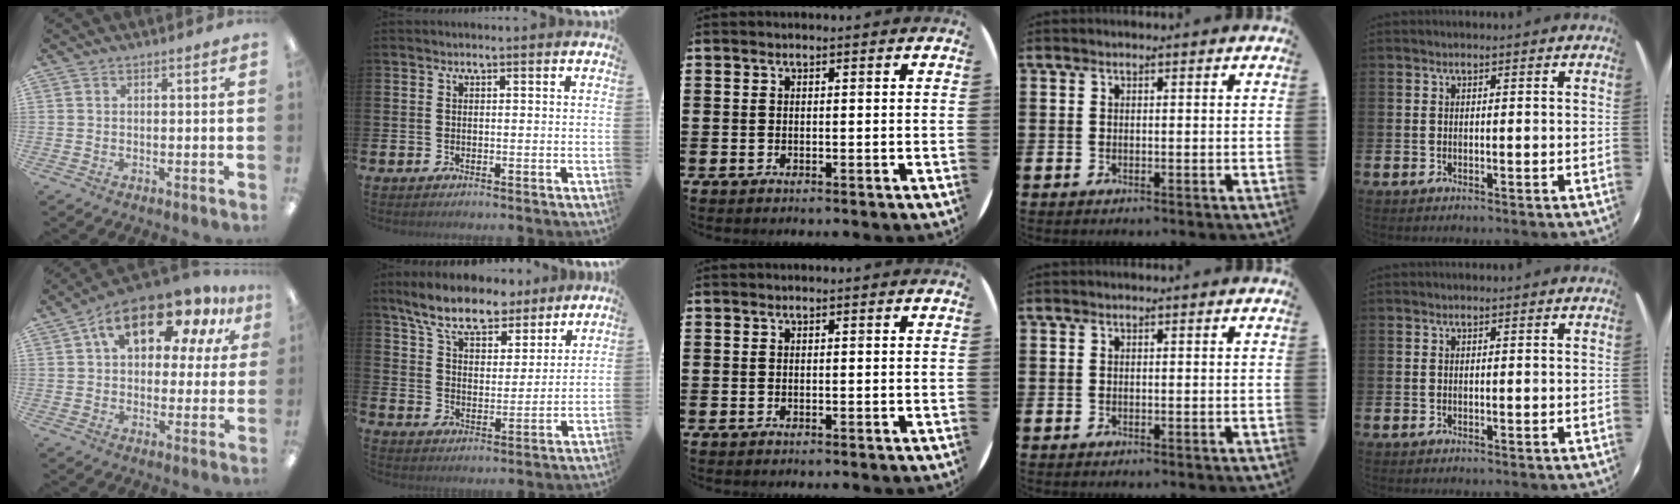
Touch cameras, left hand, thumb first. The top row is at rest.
{"thumb": {"total": 17.2, "force": [9.4, 8.8, 11.5], "torque": [-0.183, -0.032, 0.158]}, "index": {"total": 9.4, "force": [8.3, 3.0, 3.2], "torque": [-0.093, -0.037, 0.150]}}